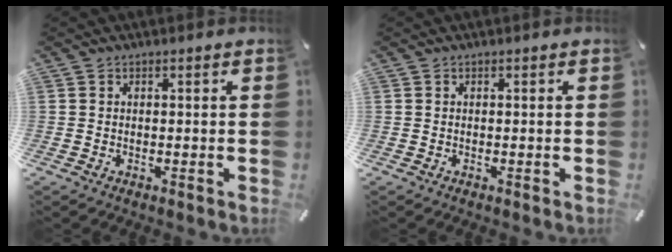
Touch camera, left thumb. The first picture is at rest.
{"total": 0.0}